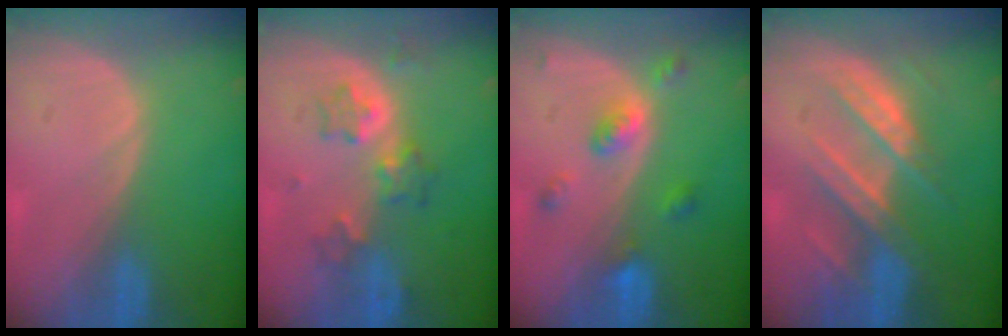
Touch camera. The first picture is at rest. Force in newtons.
{"total": 5.4, "press": 5.4, "slide": 0.6}
{"total": 5.2, "press": 4.5, "slide": 2.5}
{"total": 8.4, "press": 7.7, "slide": 3.5}